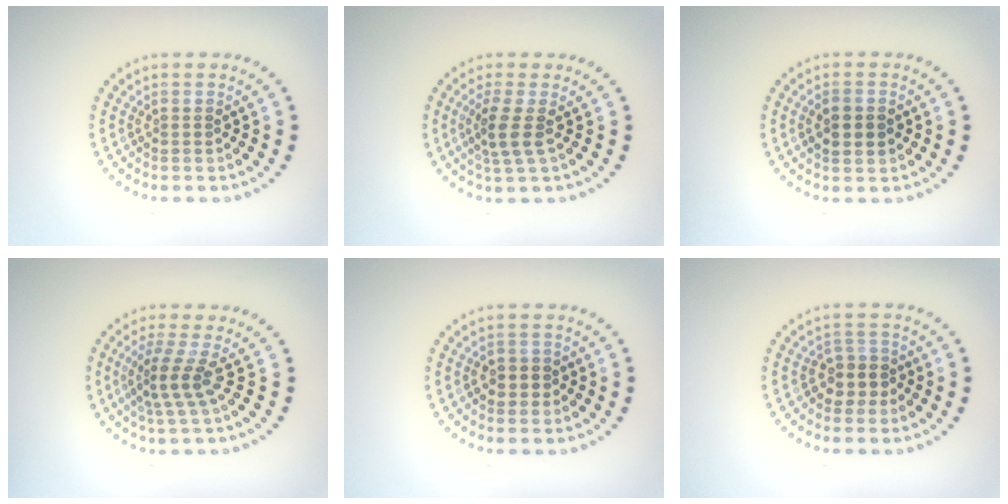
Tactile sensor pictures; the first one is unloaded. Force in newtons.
{"total": 2.5, "press": 1.9, "slide": 1.6}
{"total": 2.3, "press": 2.2, "slide": 0.1}
{"total": 3.0, "press": 2.0, "slide": 2.2}
{"total": 1.9, "press": 1.8, "slide": 0.6}
{"total": 2.3, "press": 2.1, "slide": 1.1}